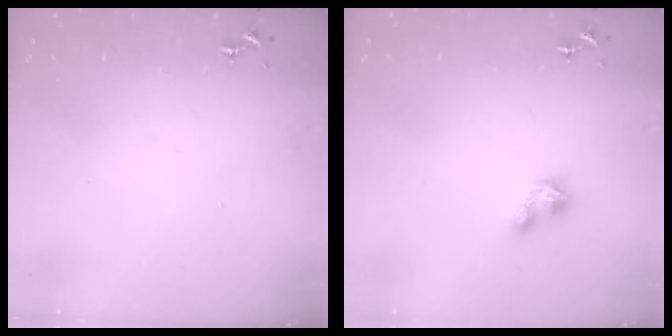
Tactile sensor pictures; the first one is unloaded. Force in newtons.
{"total": 4.0, "press": 4.0, "slide": 0.5}